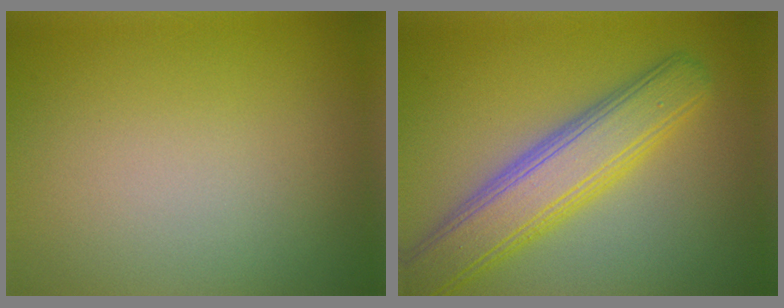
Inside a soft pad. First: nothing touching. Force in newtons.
{"total": 6.8, "press": 6.8, "slide": 0.1}